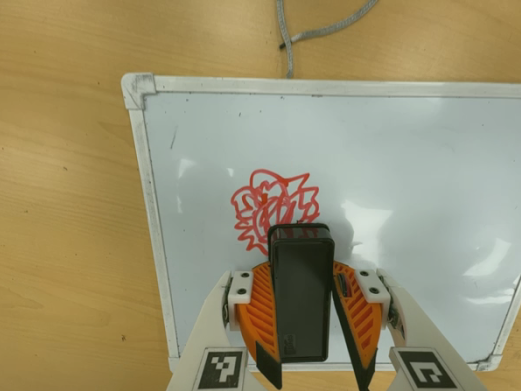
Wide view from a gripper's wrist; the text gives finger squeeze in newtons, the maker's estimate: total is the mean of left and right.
{"total": 14.1, "left": 15.3, "right": 12.8}